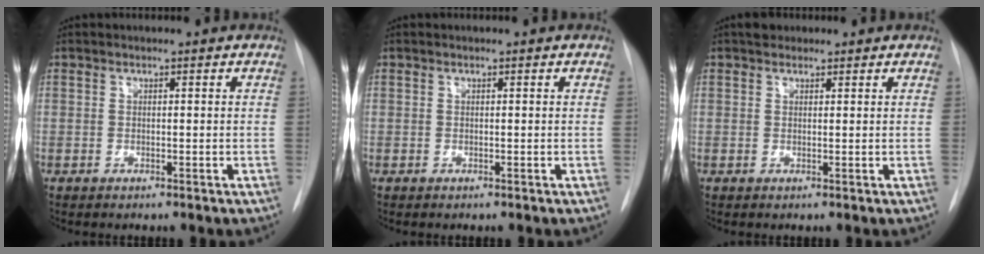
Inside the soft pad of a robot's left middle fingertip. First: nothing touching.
{"total": 0.0}
{"total": 0.8, "force": [0.7, 0.5, 0.0], "torque": [-0.002, 0.003, 0.009]}